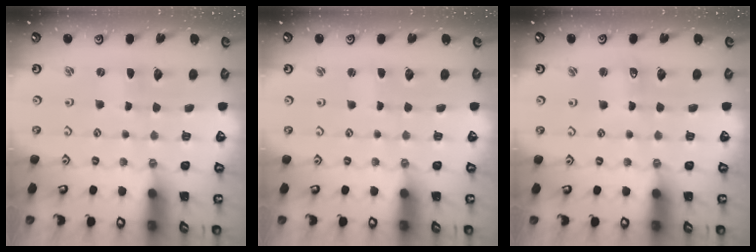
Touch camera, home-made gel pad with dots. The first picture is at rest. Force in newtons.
{"total": 0.0}
{"total": 2.6, "press": 2.6, "slide": 0.2}